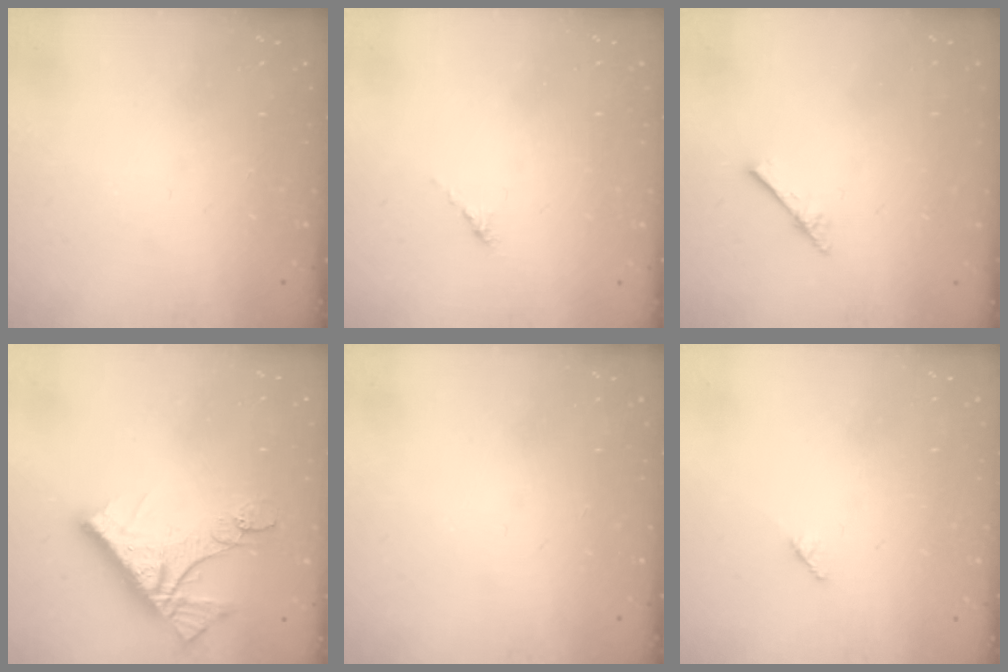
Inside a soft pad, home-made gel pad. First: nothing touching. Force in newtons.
{"total": 2.7, "press": 2.7, "slide": 0.7}
{"total": 2.3, "press": 2.3, "slide": 0.2}
{"total": 13.5, "press": 13.5, "slide": 1.1}
{"total": 0.0}
{"total": 1.9, "press": 1.9, "slide": 0.3}